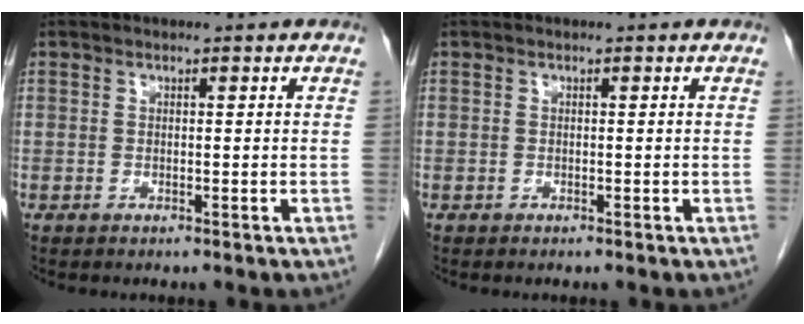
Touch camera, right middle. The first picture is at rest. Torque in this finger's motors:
{"motor_torque": [0.30, -0.17, 0.01, -0.01]}